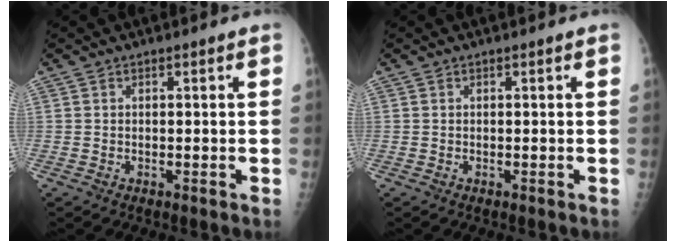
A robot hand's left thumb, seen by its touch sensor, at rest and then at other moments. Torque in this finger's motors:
{"motor_torque": [0.00, 0.00, -0.02, -0.02, 0.00]}